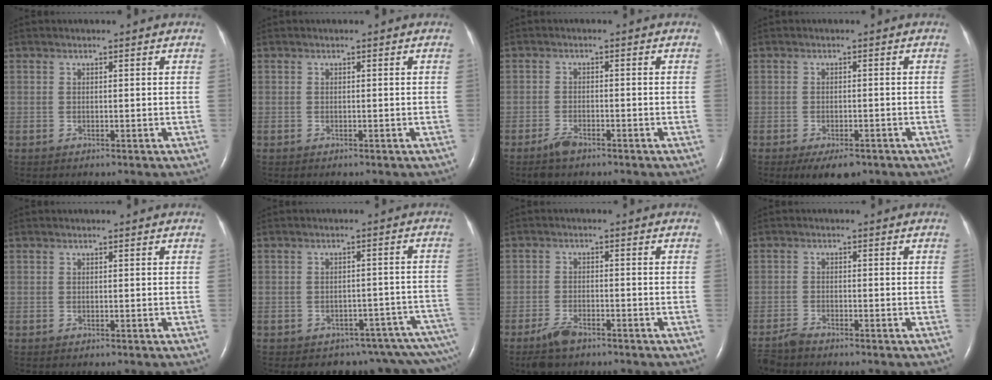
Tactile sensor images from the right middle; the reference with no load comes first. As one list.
[{"total": 0.0}, {"total": 2.5, "force": [-2.0, 0.7, 1.3], "torque": [-0.037, -0.004, -0.035]}, {"total": 4.8, "force": [-3.3, 1.9, 2.9], "torque": [-0.041, -0.005, -0.046]}, {"total": 0.0}, {"total": 13.1, "force": [-12.3, 3.7, 2.7], "torque": [0.002, 0.043, -0.130]}, {"total": 4.1, "force": [-3.2, 1.3, 2.3], "torque": [-0.059, -0.007, -0.054]}, {"total": 2.7, "force": [-2.6, 0.0, 0.6], "torque": [-0.018, -0.014, -0.050]}]